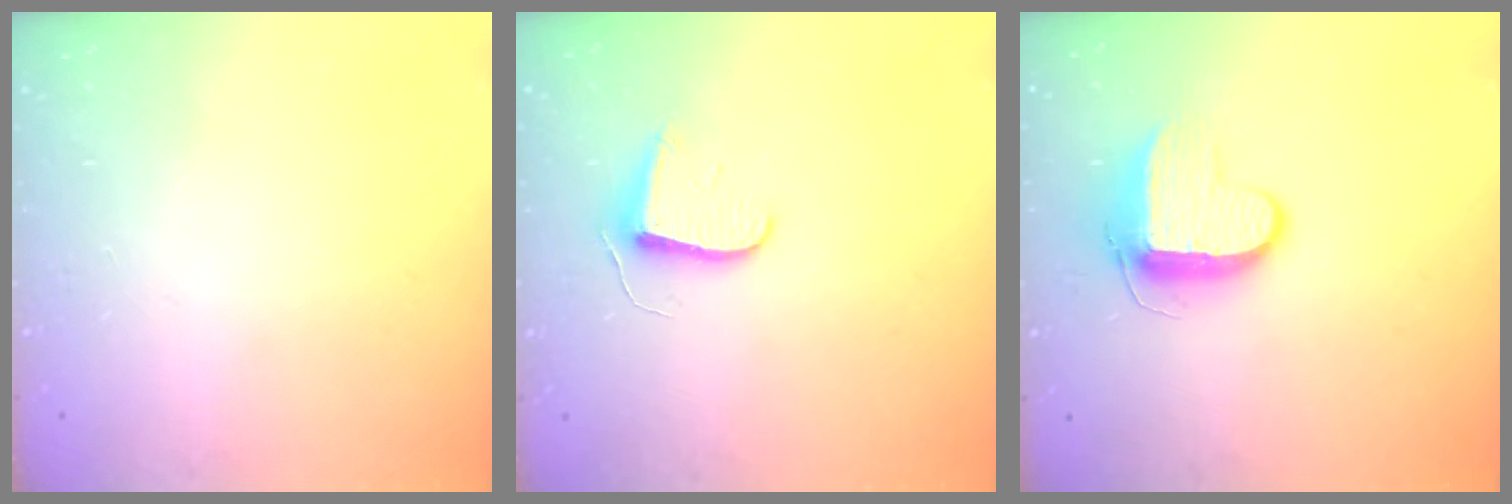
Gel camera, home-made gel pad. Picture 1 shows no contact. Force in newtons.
{"total": 7.1, "press": 7.1, "slide": 0.5}
{"total": 9.9, "press": 9.8, "slide": 0.5}